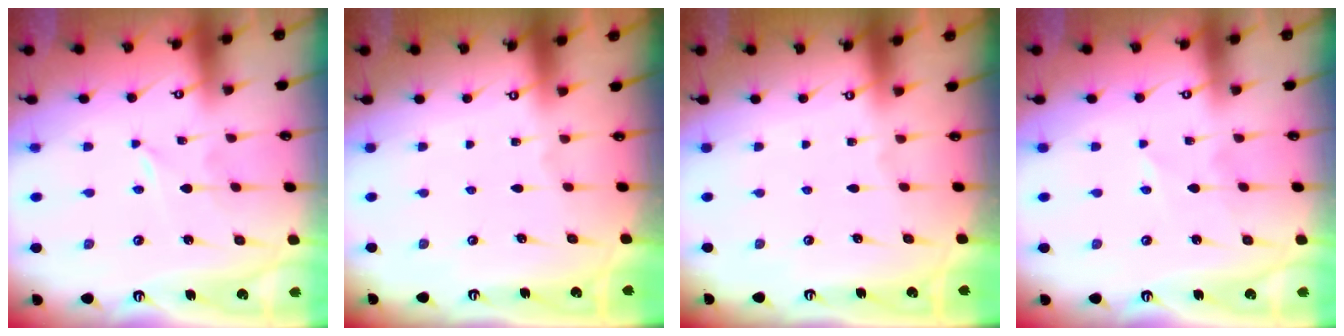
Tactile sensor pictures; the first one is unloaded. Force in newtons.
{"total": 0.0}
{"total": 0.0}
{"total": 2.2, "press": 2.1, "slide": 0.3}